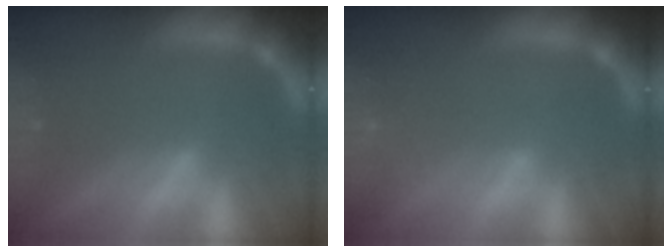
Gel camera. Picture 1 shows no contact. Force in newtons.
{"total": 3.0}